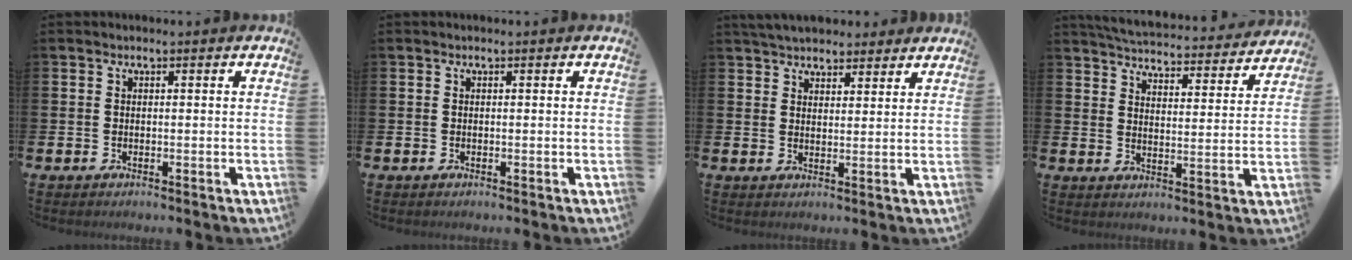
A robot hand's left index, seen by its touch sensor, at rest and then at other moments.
{"total": 0.0}
{"total": 4.7, "force": [4.6, 1.3, 0.4], "torque": [-0.015, -0.017, 0.083]}
{"total": 5.0, "force": [5.0, 0.6, 0.8], "torque": [-0.028, -0.043, 0.081]}